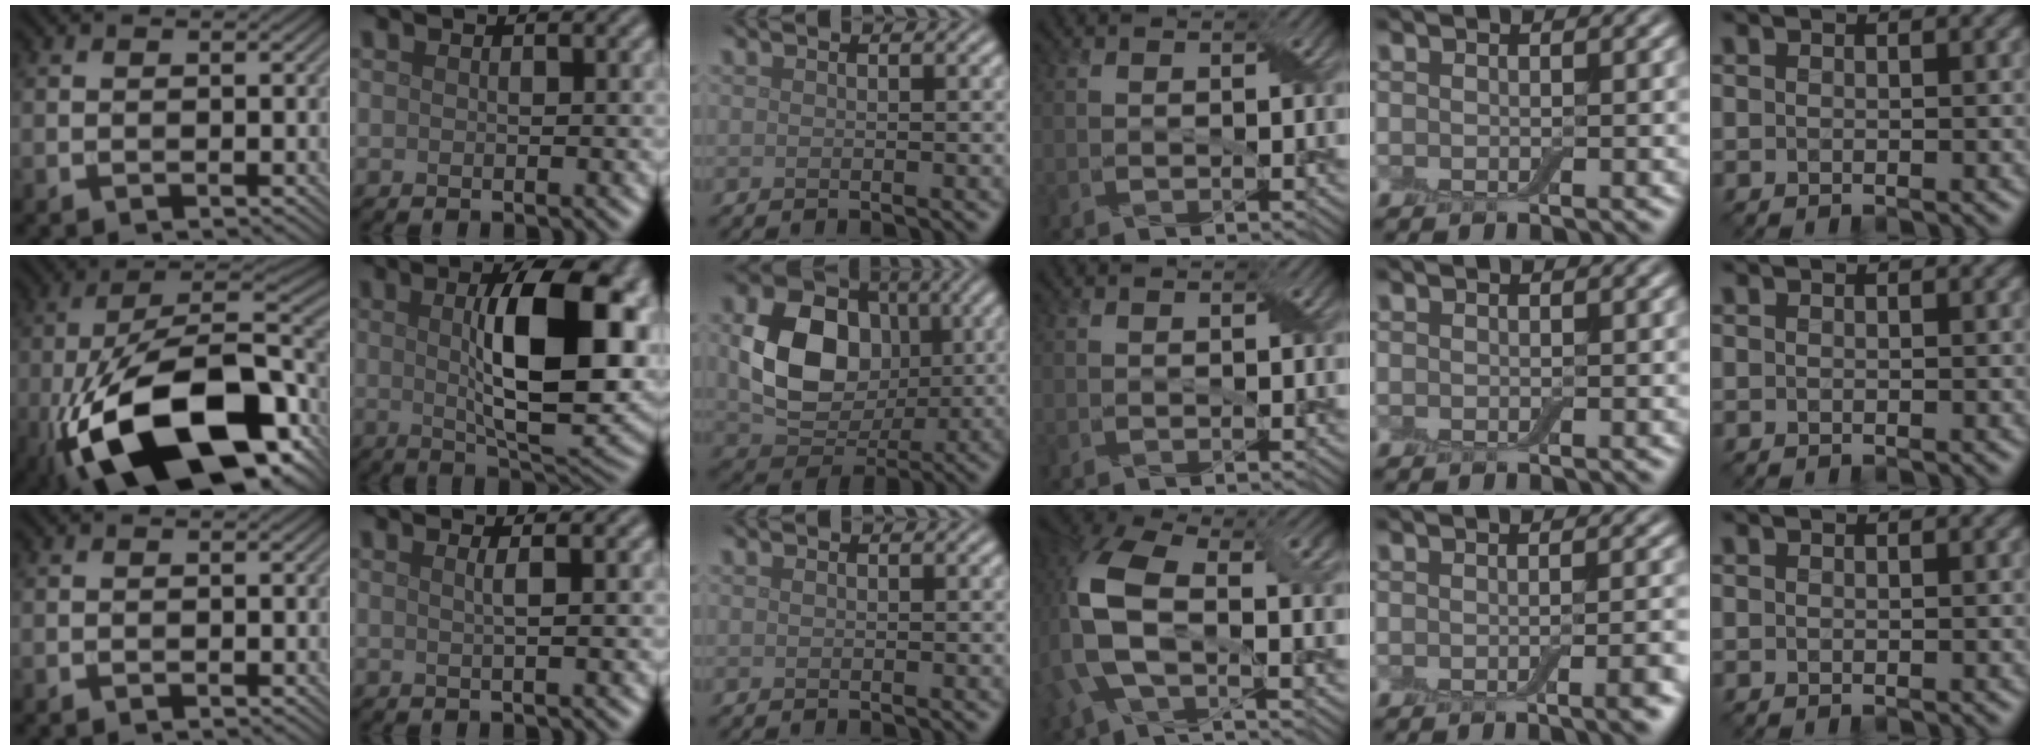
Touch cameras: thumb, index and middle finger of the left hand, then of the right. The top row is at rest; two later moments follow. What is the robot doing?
{"motion": "peel", "object": "aluminum foil"}